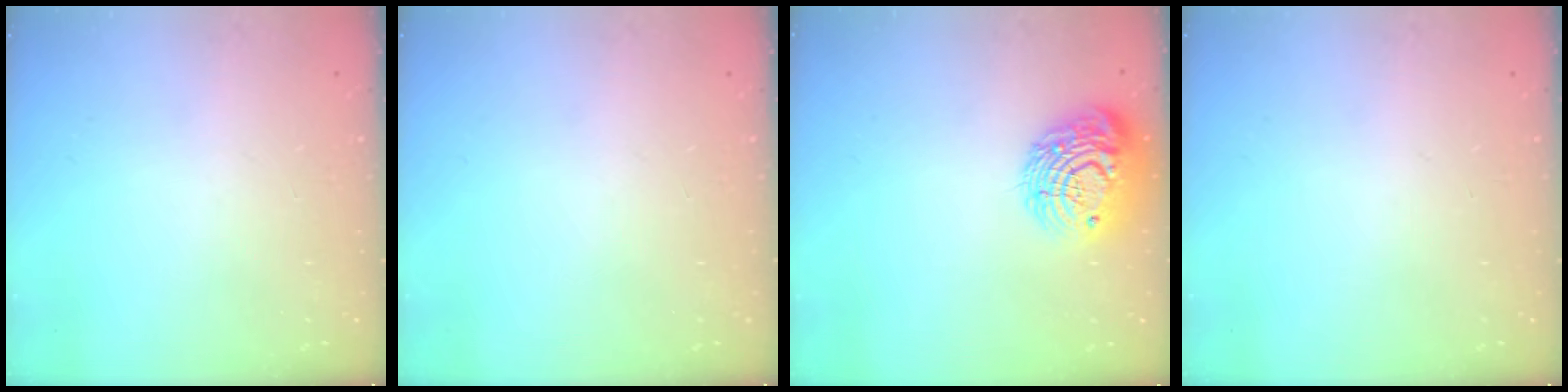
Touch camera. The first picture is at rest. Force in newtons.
{"total": 0.0}
{"total": 13.3, "press": 13.3, "slide": 0.8}
{"total": 0.0}